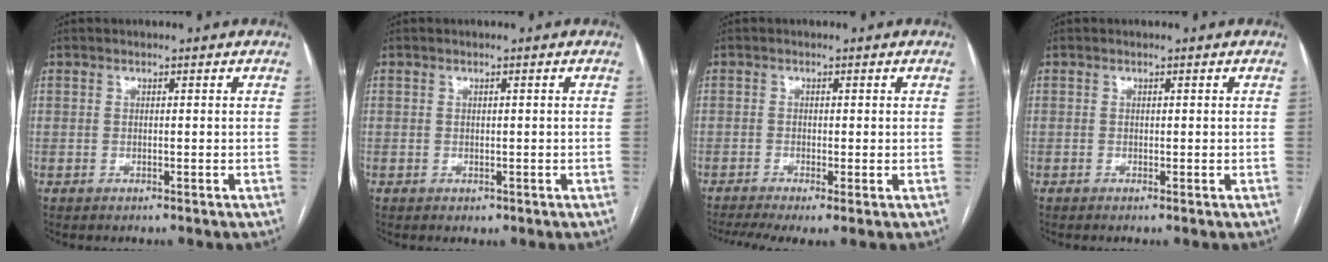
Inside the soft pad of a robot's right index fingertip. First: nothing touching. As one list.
[{"total": 0.9, "force": [-0.3, 0.8, 0.3], "torque": [-0.004, 0.002, 0.002]}, {"total": 2.5, "force": [-1.4, 0.4, 2.0], "torque": [-0.038, -0.008, -0.025]}, {"total": 0.0}]